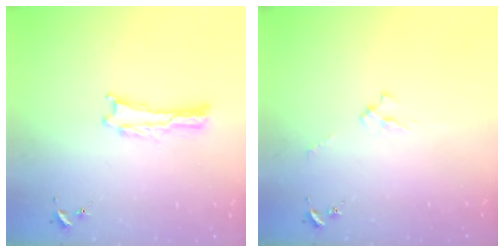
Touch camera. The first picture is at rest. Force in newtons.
{"total": 2.4, "press": 2.4, "slide": 0.4}